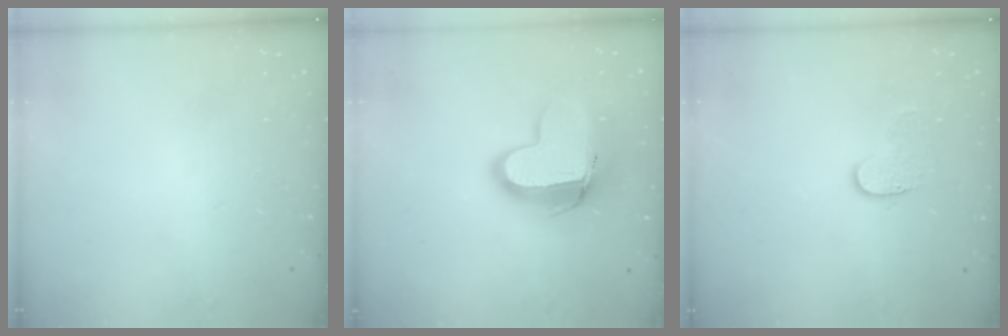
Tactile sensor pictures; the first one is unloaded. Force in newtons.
{"total": 15.6, "press": 15.5, "slide": 1.5}
{"total": 5.1, "press": 5.1, "slide": 0.5}